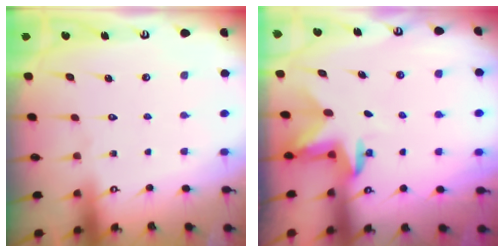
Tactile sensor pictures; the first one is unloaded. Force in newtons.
{"total": 3.1, "press": 3.0, "slide": 0.8}